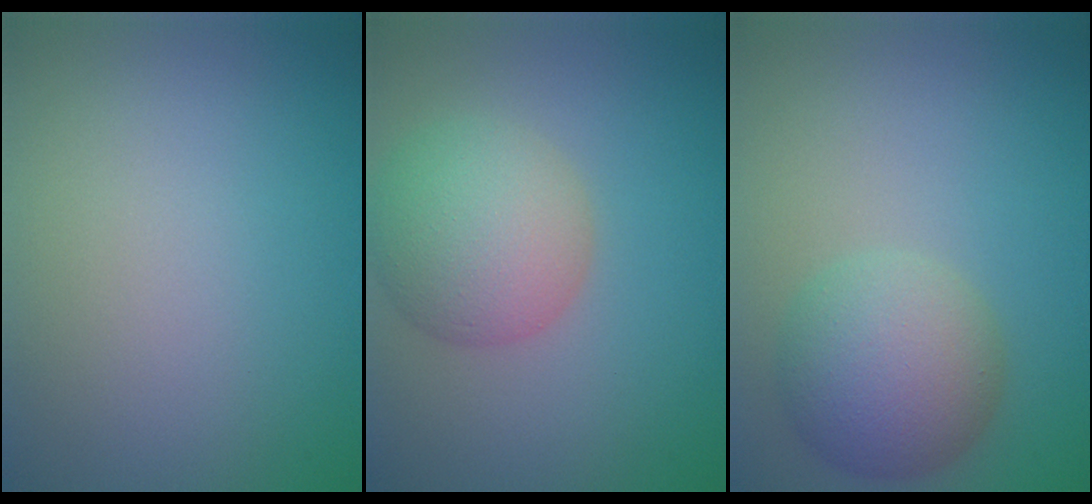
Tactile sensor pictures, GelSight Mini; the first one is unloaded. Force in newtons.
{"total": 6.0, "press": 6.0, "slide": 0.4}
{"total": 5.5, "press": 5.5, "slide": 0.4}